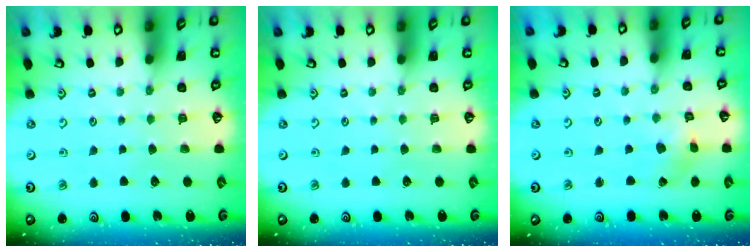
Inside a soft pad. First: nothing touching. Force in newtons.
{"total": 0.0}
{"total": 1.5, "press": 1.5, "slide": 0.3}